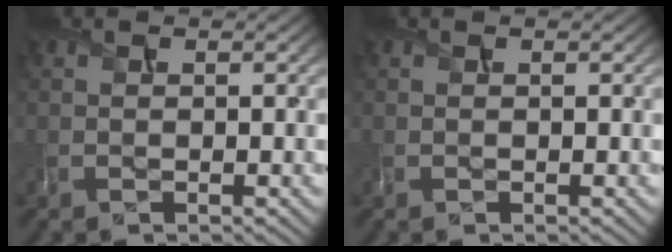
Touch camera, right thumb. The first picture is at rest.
{"total": 0.0}